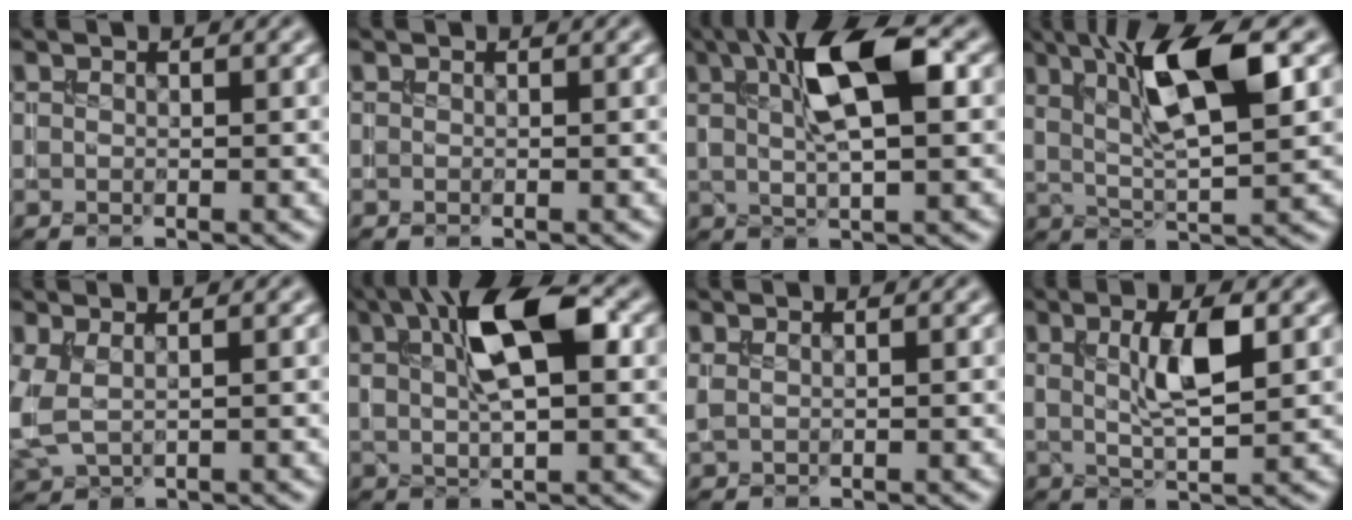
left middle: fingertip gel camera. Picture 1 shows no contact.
{"total": 0.0}
{"total": 8.1, "force": [2.5, 2.4, 7.3], "torque": [-0.127, 0.007, 0.041]}
{"total": 9.0, "force": [3.1, 2.3, 8.1], "torque": [-0.139, 0.002, 0.053]}
{"total": 3.4, "force": [0.2, 2.0, 2.7], "torque": [-0.083, -0.006, 0.009]}
{"total": 8.6, "force": [2.8, 3.2, 7.5], "torque": [-0.124, 0.015, 0.042]}
{"total": 0.8, "force": [0.6, 0.3, 0.5], "torque": [-0.014, 0.001, 0.013]}
{"total": 4.7, "force": [1.2, 1.2, 4.4], "torque": [-0.083, 0.002, 0.020]}